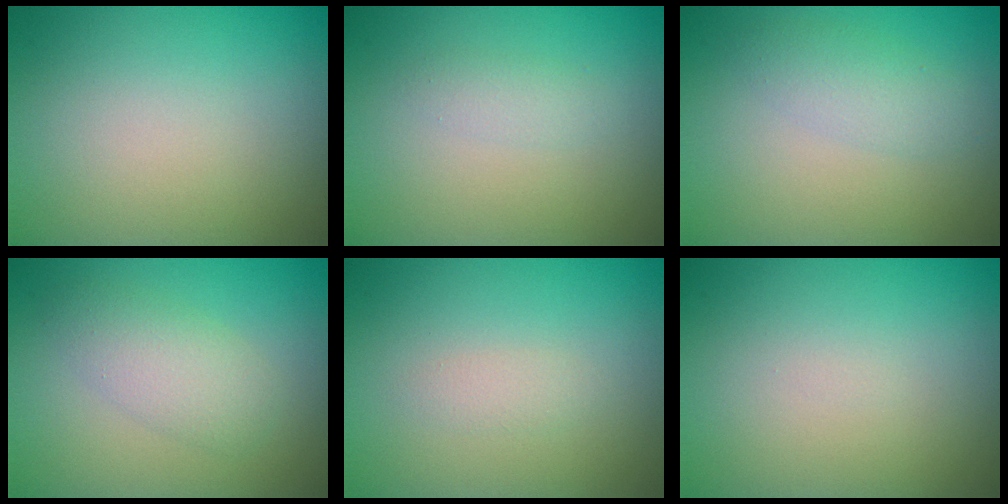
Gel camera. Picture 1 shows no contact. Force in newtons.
{"total": 1.0, "press": 1.0, "slide": 0.1}
{"total": 2.1, "press": 2.1, "slide": 0.1}
{"total": 3.0, "press": 3.0, "slide": 0.1}
{"total": 0.9, "press": 0.9, "slide": 0.0}
{"total": 0.0}